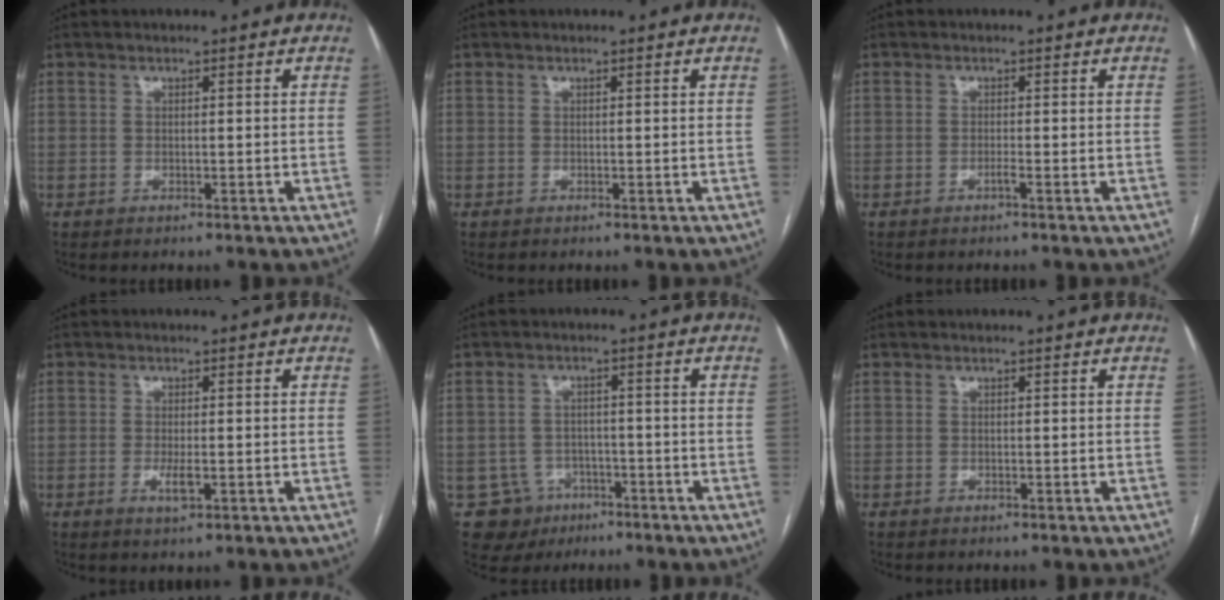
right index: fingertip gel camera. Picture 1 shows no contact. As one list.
[{"total": 0.0}, {"total": 0.7, "force": [-0.4, -0.2, 0.5], "torque": [-0.009, 0.000, -0.009]}, {"total": 2.4, "force": [-0.7, 0.6, 2.3], "torque": [-0.045, -0.004, -0.009]}, {"total": 6.8, "force": [-3.0, 6.1, 0.4], "torque": [-0.005, 0.010, -0.035]}, {"total": 0.0}]